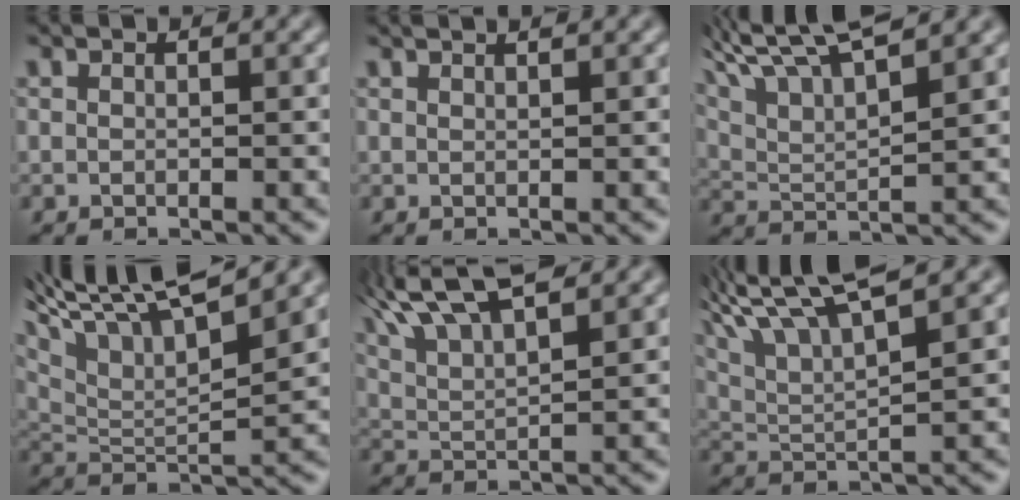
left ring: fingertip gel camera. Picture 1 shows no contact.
{"total": 1.6, "force": [1.3, 0.5, 0.8], "torque": [-0.002, 0.020, 0.002]}
{"total": 8.9, "force": [6.8, 2.0, 5.5], "torque": [-0.119, 0.030, 0.103]}
{"total": 11.4, "force": [7.5, 3.2, 8.0], "torque": [-0.173, 0.034, 0.124]}
{"total": 8.6, "force": [5.8, 2.4, 5.9], "torque": [-0.138, 0.033, 0.089]}
{"total": 8.2, "force": [6.0, 1.6, 5.5], "torque": [-0.117, 0.027, 0.101]}